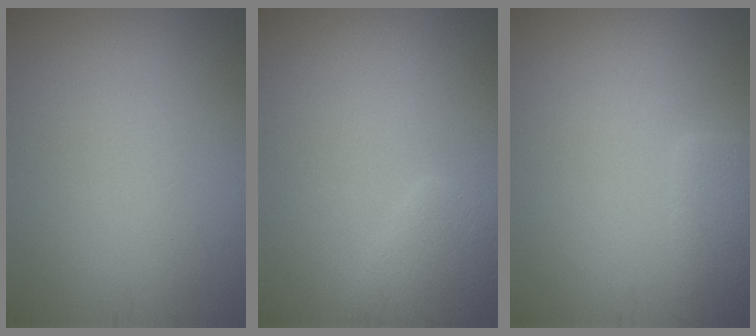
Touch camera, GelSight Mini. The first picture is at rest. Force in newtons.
{"total": 3.0, "press": 2.9, "slide": 0.3}
{"total": 3.0, "press": 3.0, "slide": 0.2}